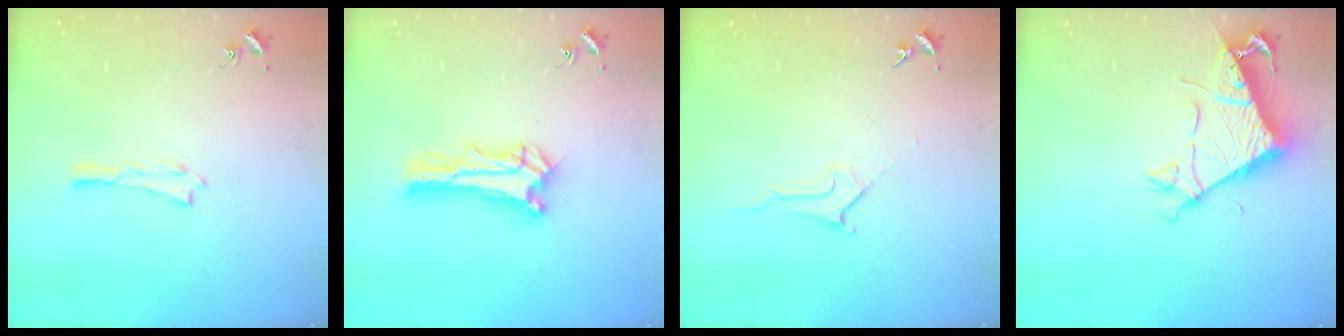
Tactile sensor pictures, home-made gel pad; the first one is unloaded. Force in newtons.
{"total": 2.7, "press": 2.7, "slide": 0.3}
{"total": 2.8, "press": 2.8, "slide": 0.4}
{"total": 7.1, "press": 7.1, "slide": 0.6}